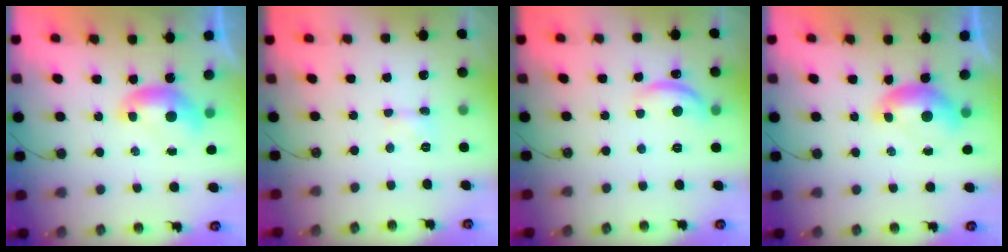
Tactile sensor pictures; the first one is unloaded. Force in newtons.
{"total": 2.0, "press": 2.0, "slide": 0.4}
{"total": 6.5, "press": 6.5, "slide": 0.6}
{"total": 0.6, "press": 0.3, "slide": 0.6}